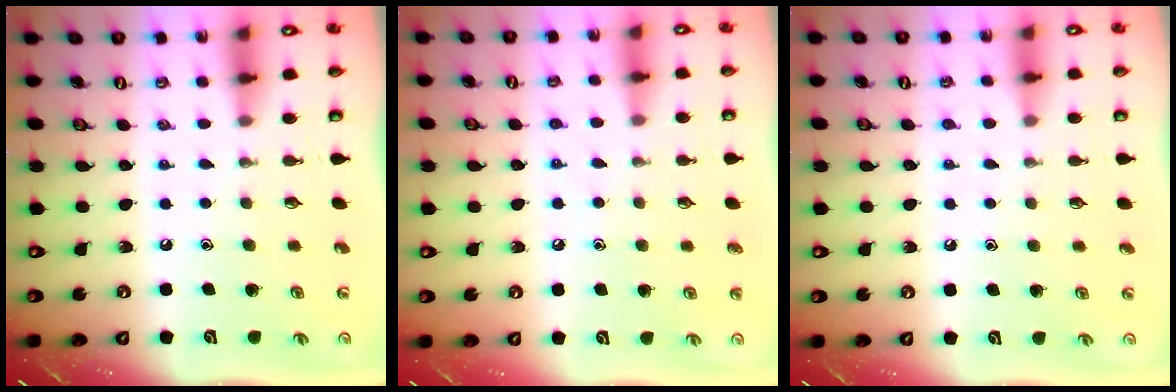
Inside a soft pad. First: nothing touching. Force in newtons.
{"total": 6.3, "press": 6.3, "slide": 0.7}
{"total": 3.9, "press": 3.8, "slide": 0.5}